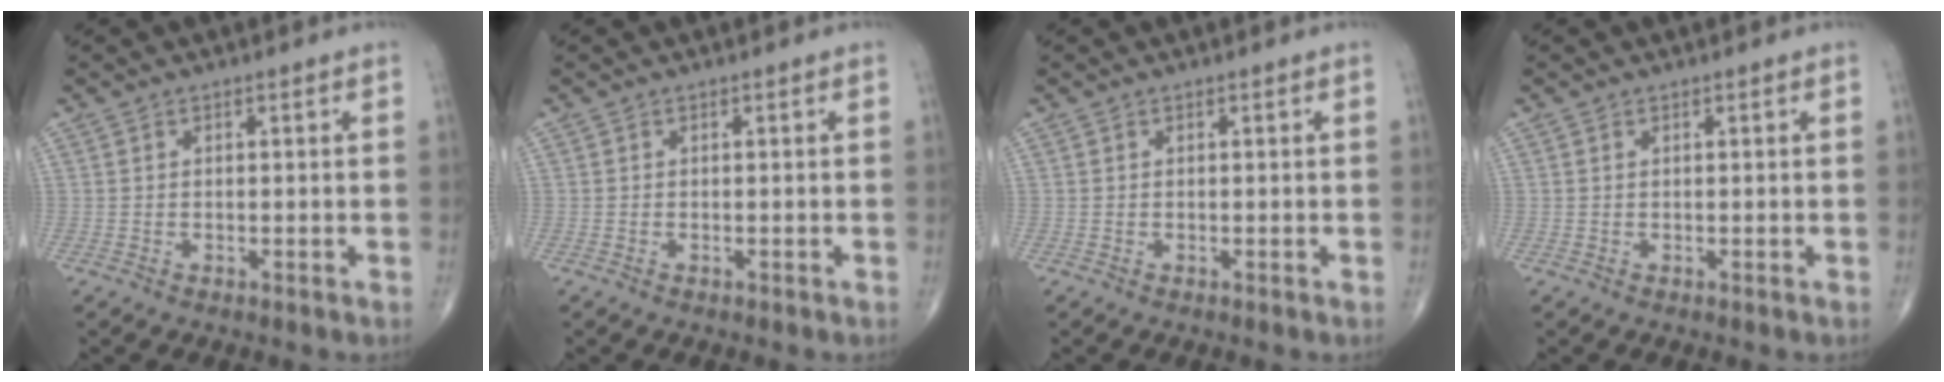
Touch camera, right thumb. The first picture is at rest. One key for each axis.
{"total": 0.0}
{"total": 0.0}
{"total": 0.0}